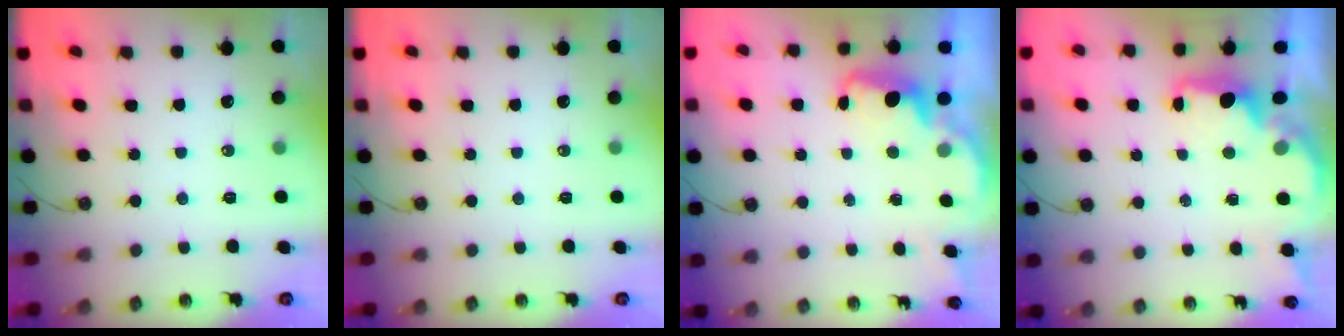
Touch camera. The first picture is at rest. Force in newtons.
{"total": 0.0}
{"total": 2.5, "press": 2.4, "slide": 0.6}
{"total": 1.8, "press": 1.6, "slide": 0.8}